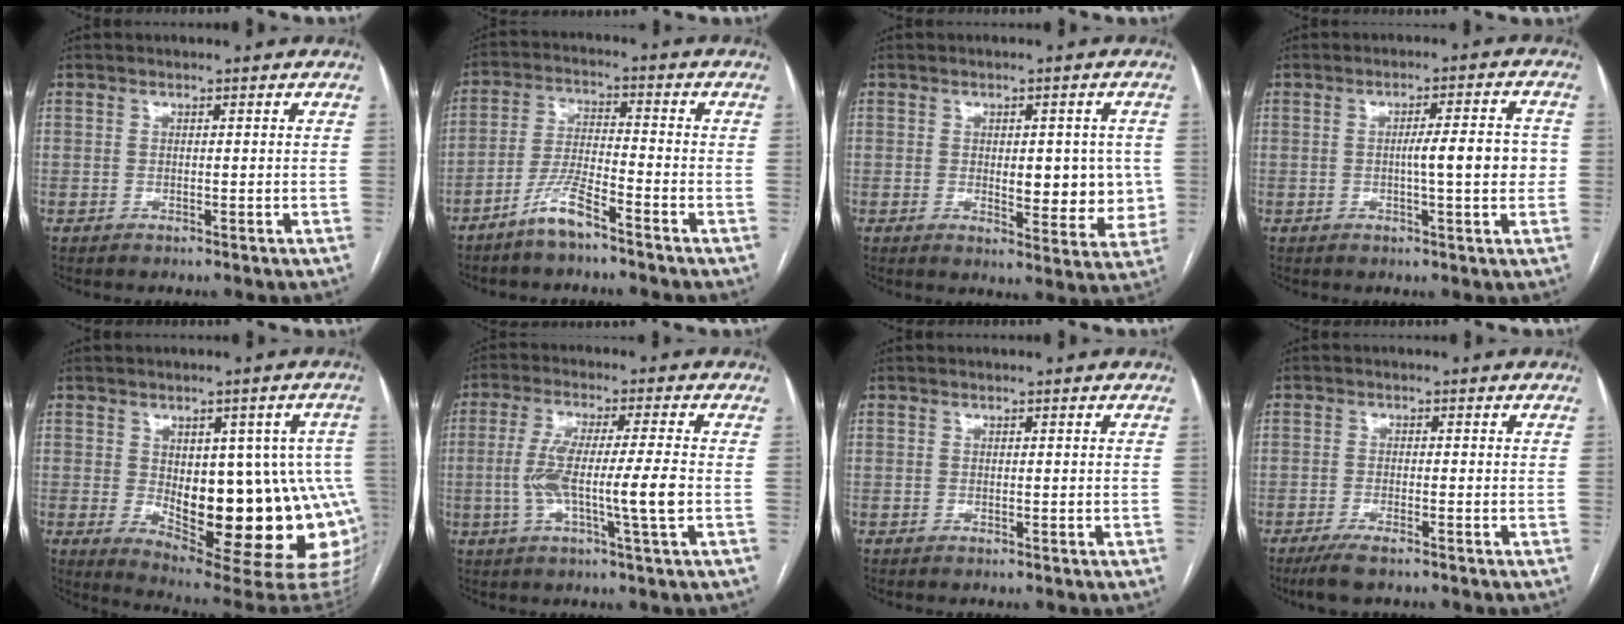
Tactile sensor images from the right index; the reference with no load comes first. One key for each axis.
{"total": 6.3, "fx": -4.7, "fy": 0.6, "fz": 4.1, "tx": -0.092, "ty": -0.005, "tz": -0.095}
{"total": 8.9, "fx": 0.1, "fy": 4.3, "fz": 7.8, "tx": -0.083, "ty": 0.002, "tz": 0.014}
{"total": 6.6, "fx": -0.3, "fy": 0.8, "fz": 6.6, "tx": -0.098, "ty": 0.010, "tz": -0.005}
{"total": 21.5, "fx": -2.4, "fy": 8.7, "fz": 19.5, "tx": -0.174, "ty": 0.013, "tz": -0.002}
{"total": 9.9, "fx": -1.4, "fy": -0.2, "fz": 9.8, "tx": -0.184, "ty": 0.002, "tz": -0.028}
{"total": 0.0}
{"total": 4.2, "fx": -3.1, "fy": 0.7, "fz": 2.7, "tx": -0.058, "ty": -0.009, "tz": -0.055}